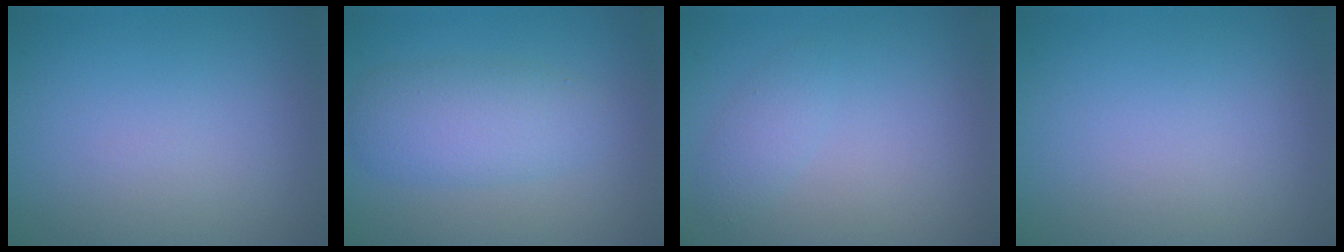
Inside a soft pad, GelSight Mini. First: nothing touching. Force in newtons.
{"total": 4.1, "press": 4.1, "slide": 0.1}
{"total": 1.4, "press": 1.4, "slide": 0.1}
{"total": 0.0}